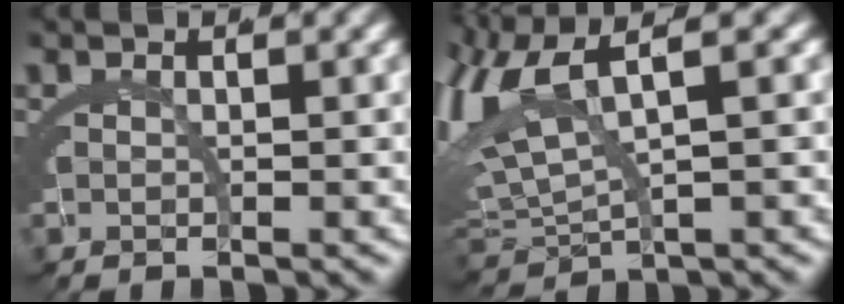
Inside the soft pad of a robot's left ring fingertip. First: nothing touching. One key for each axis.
{"total": 7.0, "fx": 1.1, "fy": 4.8, "fz": 5.0, "tx": -0.123, "ty": -0.015, "tz": 0.026}